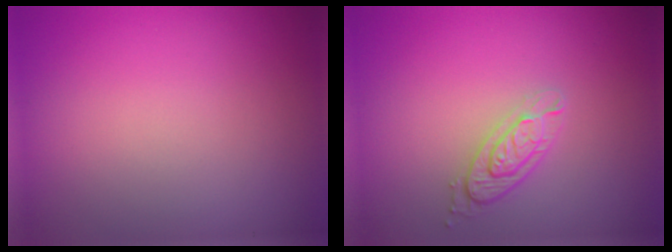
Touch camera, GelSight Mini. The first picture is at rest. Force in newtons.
{"total": 2.8, "press": 2.2, "slide": 1.7}